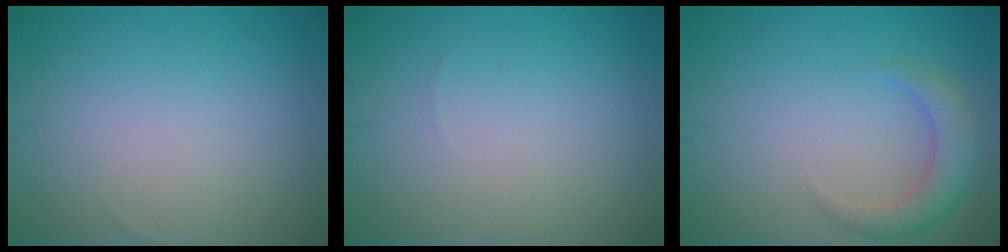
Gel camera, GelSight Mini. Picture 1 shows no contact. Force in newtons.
{"total": 0.0}
{"total": 3.0, "press": 3.0, "slide": 0.3}